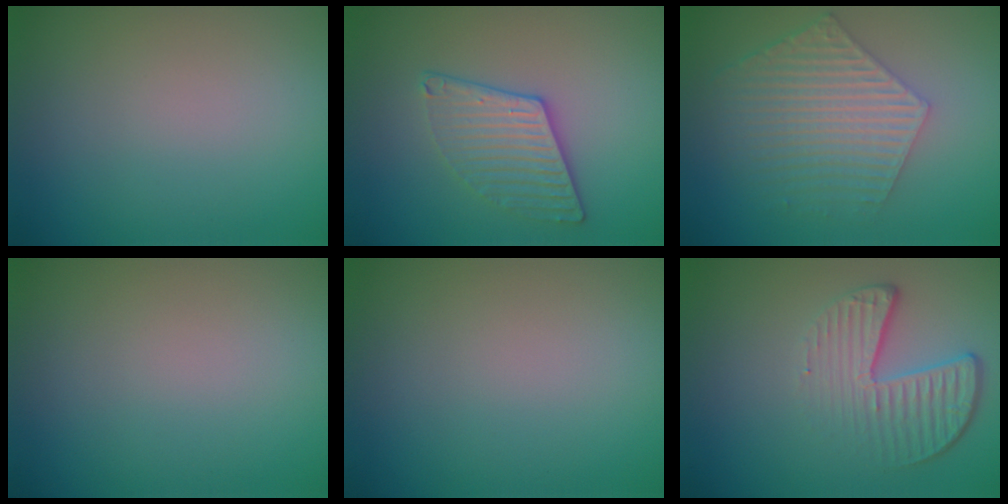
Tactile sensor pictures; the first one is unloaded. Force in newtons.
{"total": 3.1, "press": 3.0, "slide": 0.8}
{"total": 5.6, "press": 4.1, "slide": 3.9}
{"total": 0.0}
{"total": 0.0}
{"total": 4.4, "press": 2.9, "slide": 3.3}